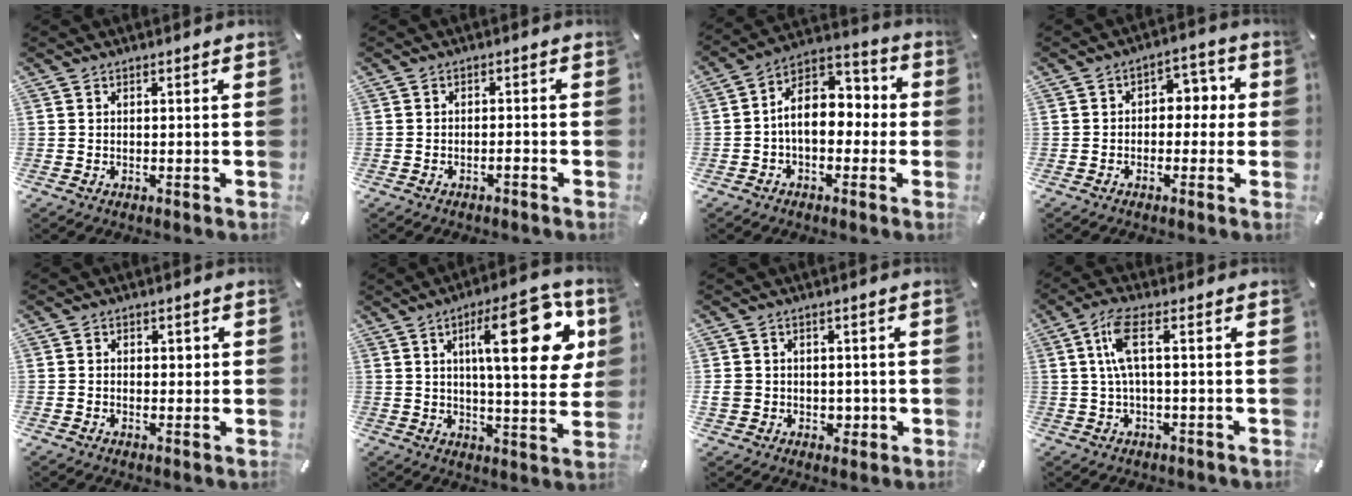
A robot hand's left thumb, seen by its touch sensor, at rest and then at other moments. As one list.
[{"total": 1.7, "force": [-1.3, 0.5, 1.0], "torque": [-0.020, 0.002, -0.023]}, {"total": 10.8, "force": [-1.0, 7.7, 7.5], "torque": [-0.121, 0.004, -0.019]}, {"total": 5.3, "force": [-1.0, 4.0, 3.4], "torque": [-0.043, 0.009, -0.029]}, {"total": 2.0, "force": [-0.2, 1.5, 1.3], "torque": [-0.018, 0.003, -0.008]}, {"total": 22.2, "force": [7.5, 7.6, 19.5], "torque": [-0.277, -0.021, 0.102]}, {"total": 4.9, "force": [-0.2, 4.8, 1.1], "torque": [-0.014, 0.001, -0.003]}, {"total": 7.4, "force": [0.9, 2.2, 7.1], "torque": [-0.146, -0.001, 0.013]}]